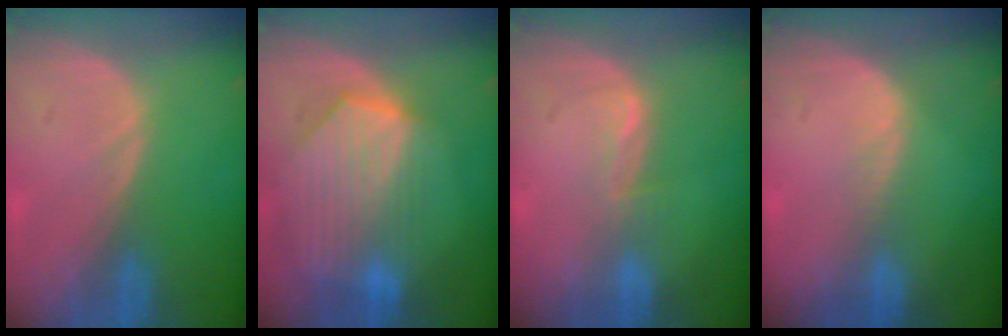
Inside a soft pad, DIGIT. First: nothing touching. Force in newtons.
{"total": 9.3, "press": 8.2, "slide": 4.3}
{"total": 2.0, "press": 2.0, "slide": 0.3}
{"total": 1.5, "press": 1.0, "slide": 1.1}